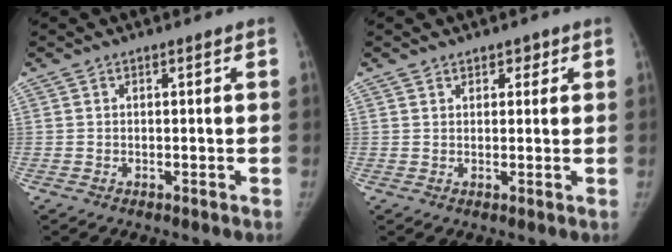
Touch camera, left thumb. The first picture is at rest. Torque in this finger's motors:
{"motor_torque": [-0.13, -0.03, -0.20, 0.04, -0.03]}